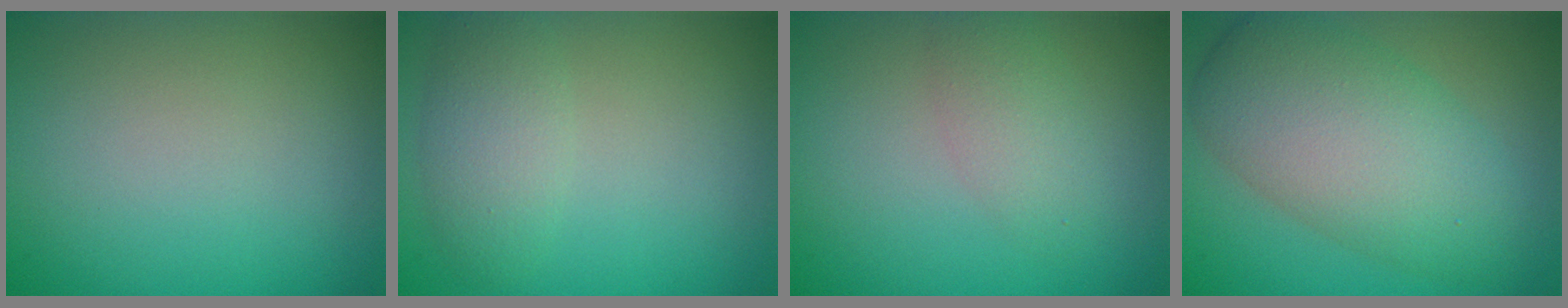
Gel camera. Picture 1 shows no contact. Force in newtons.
{"total": 2.9, "press": 2.9, "slide": 0.1}
{"total": 2.3, "press": 2.3, "slide": 0.1}
{"total": 8.4, "press": 8.4, "slide": 0.1}